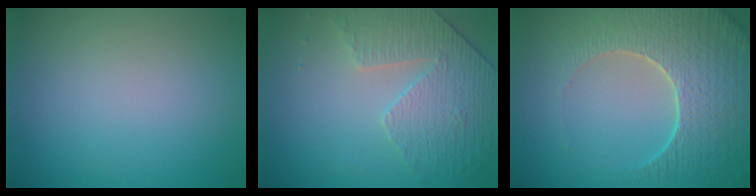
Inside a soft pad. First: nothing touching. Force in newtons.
{"total": 4.3, "press": 3.4, "slide": 2.6}
{"total": 6.6, "press": 5.4, "slide": 3.8}